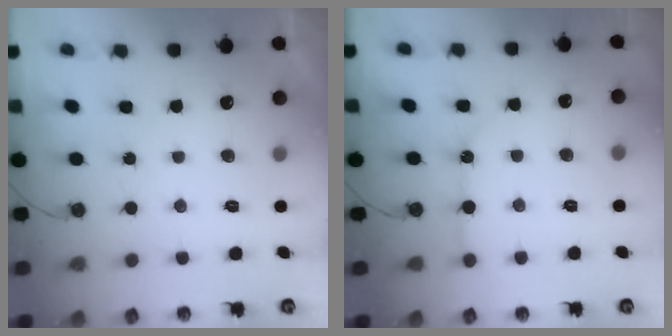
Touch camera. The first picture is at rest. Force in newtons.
{"total": 6.5, "press": 6.5, "slide": 0.5}